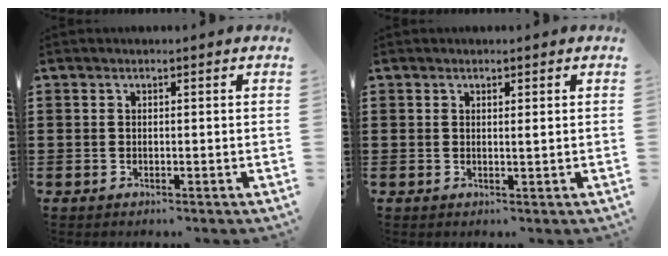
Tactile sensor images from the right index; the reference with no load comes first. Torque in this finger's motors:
{"motor_torque": [-0.13, 0.21, 0.05, 0.00]}